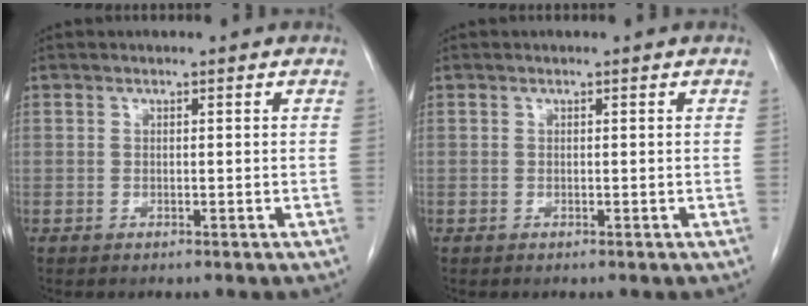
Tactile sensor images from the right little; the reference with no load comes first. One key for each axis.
{"total": 0.0}